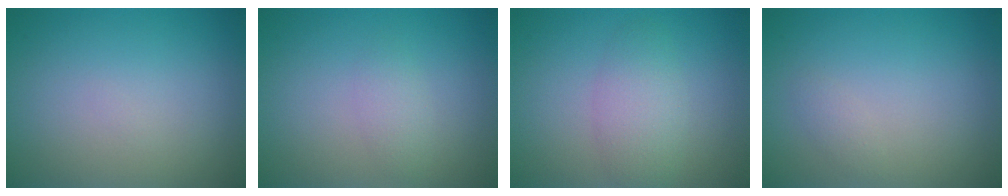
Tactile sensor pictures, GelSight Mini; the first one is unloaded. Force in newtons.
{"total": 1.4, "press": 1.4, "slide": 0.0}
{"total": 3.1, "press": 3.1, "slide": 0.1}
{"total": 0.7, "press": 0.7, "slide": 0.0}